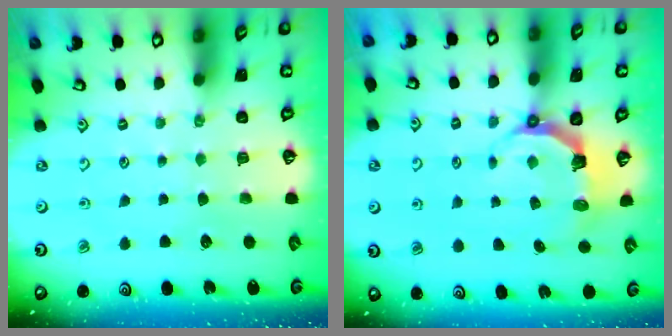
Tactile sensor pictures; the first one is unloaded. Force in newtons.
{"total": 5.4, "press": 3.7, "slide": 3.9}